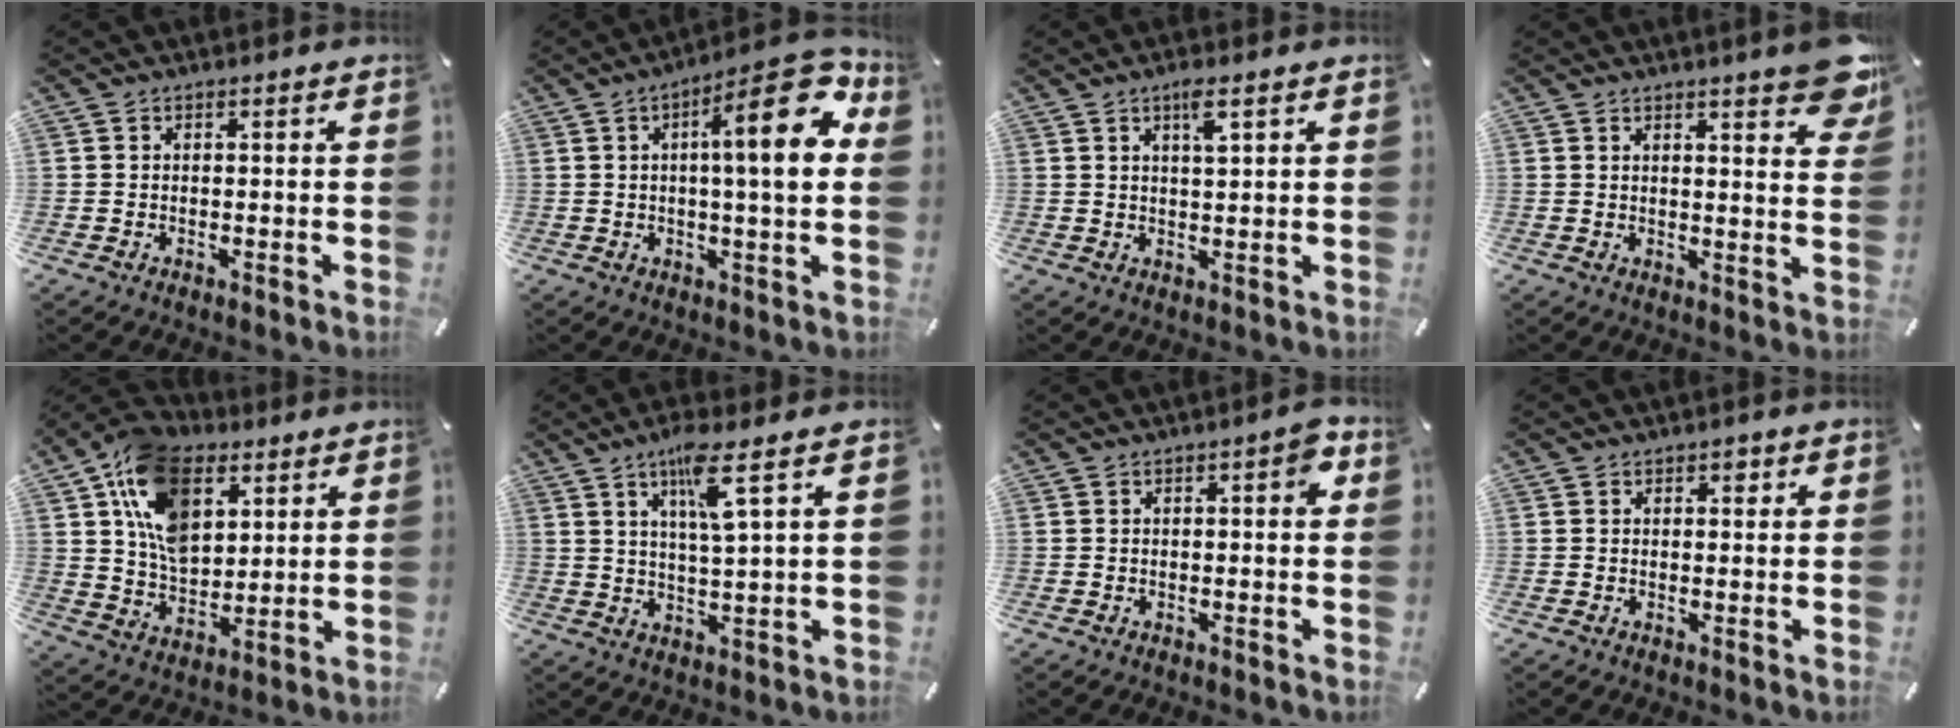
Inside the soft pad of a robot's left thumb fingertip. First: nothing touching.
{"total": 17.6, "force": [4.5, 4.1, 16.5], "torque": [-0.229, -0.018, 0.056]}
{"total": 3.9, "force": [2.2, 0.7, 3.2], "torque": [-0.060, 0.000, 0.035]}
{"total": 7.6, "force": [5.1, 1.7, 5.4], "torque": [-0.072, -0.035, 0.085]}
{"total": 16.4, "force": [7.1, 11.1, 9.7], "torque": [-0.194, -0.018, 0.133]}
{"total": 8.8, "force": [4.5, 0.8, 7.5], "torque": [-0.141, -0.005, 0.072]}
{"total": 3.6, "force": [0.7, 1.3, 3.2], "torque": [-0.041, 0.002, 0.003]}
{"total": 1.5, "force": [0.7, 1.0, 0.8], "torque": [-0.001, -0.002, 0.008]}